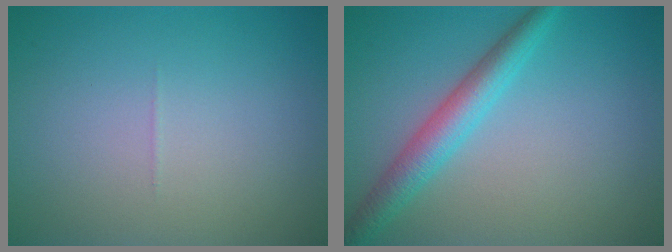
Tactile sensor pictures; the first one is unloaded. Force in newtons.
{"total": 3.7, "press": 3.7, "slide": 0.1}